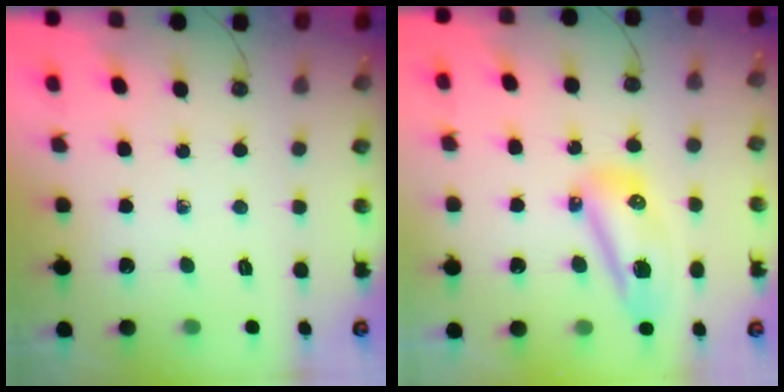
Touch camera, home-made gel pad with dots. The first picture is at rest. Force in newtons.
{"total": 11.0, "press": 10.6, "slide": 2.8}